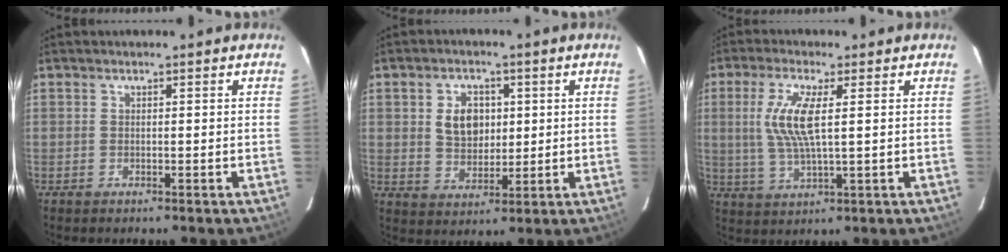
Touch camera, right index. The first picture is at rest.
{"total": 7.0, "force": [1.4, 5.1, 4.5], "torque": [-0.078, 0.010, 0.033]}
{"total": 8.6, "force": [1.6, 1.7, 8.3], "torque": [-0.176, 0.001, 0.034]}